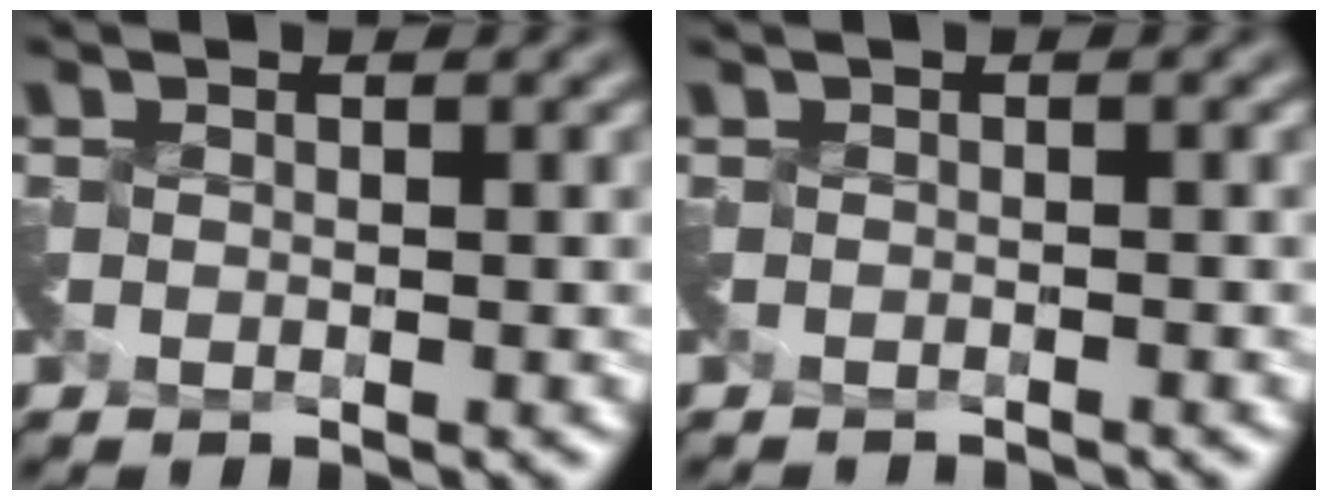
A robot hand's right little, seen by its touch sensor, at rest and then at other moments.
{"total": 1.3, "force": [-1.2, 0.2, 0.3], "torque": [-0.008, -0.020, -0.022]}